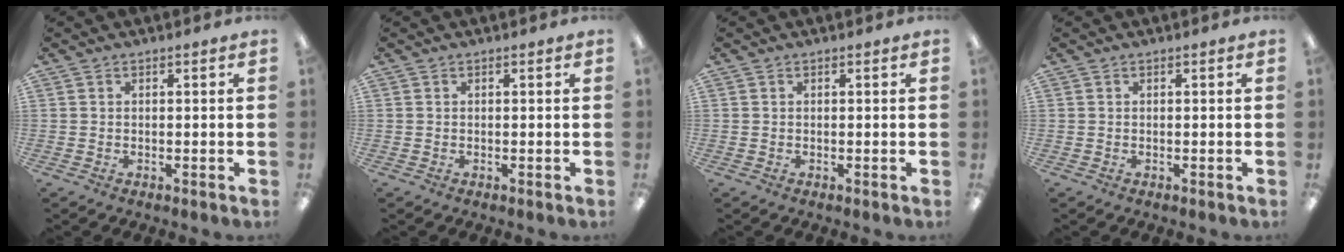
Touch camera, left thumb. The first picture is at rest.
{"total": 0.0}
{"total": 0.0}
{"total": 0.0}